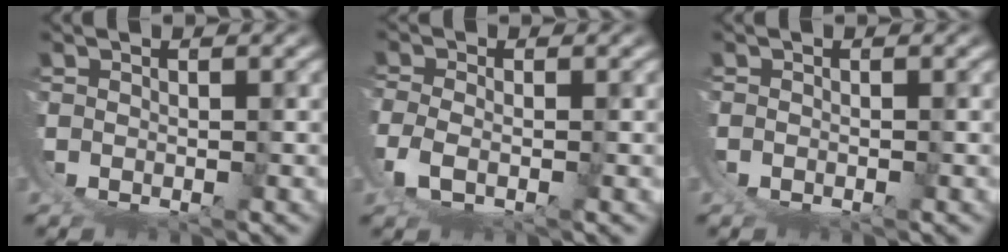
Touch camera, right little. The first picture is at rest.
{"total": 2.9, "force": [0.9, 1.5, 2.3], "torque": [-0.077, -0.018, 0.026]}
{"total": 0.8, "force": [-0.2, 0.6, 0.4], "torque": [-0.013, -0.001, -0.004]}